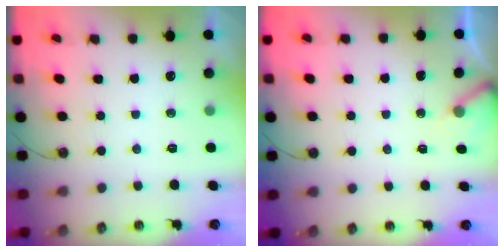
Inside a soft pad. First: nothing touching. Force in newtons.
{"total": 3.2, "press": 3.2, "slide": 0.2}